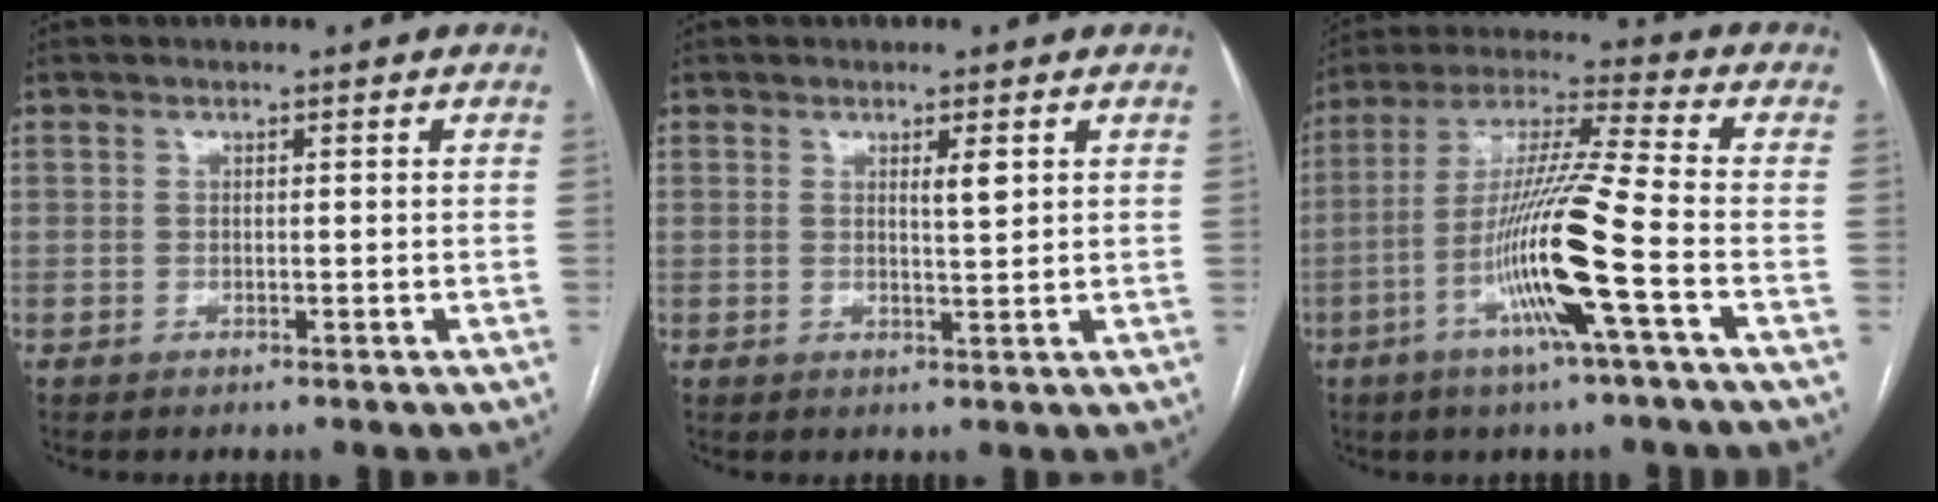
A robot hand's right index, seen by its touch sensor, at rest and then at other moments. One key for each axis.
{"total": 2.2, "fx": 1.0, "fy": 0.2, "fz": 1.9, "tx": -0.035, "ty": -0.006, "tz": 0.018}
{"total": 14.7, "fx": -5.0, "fy": -1.1, "fz": 13.8, "tx": -0.272, "ty": -0.006, "tz": -0.100}